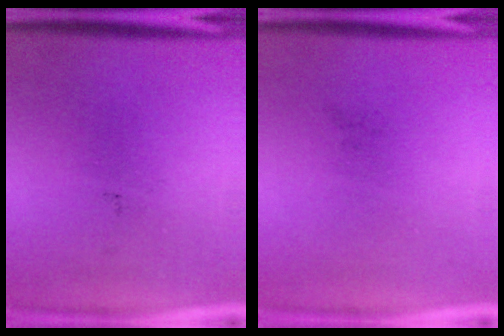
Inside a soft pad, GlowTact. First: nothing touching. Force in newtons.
{"total": 0.0}